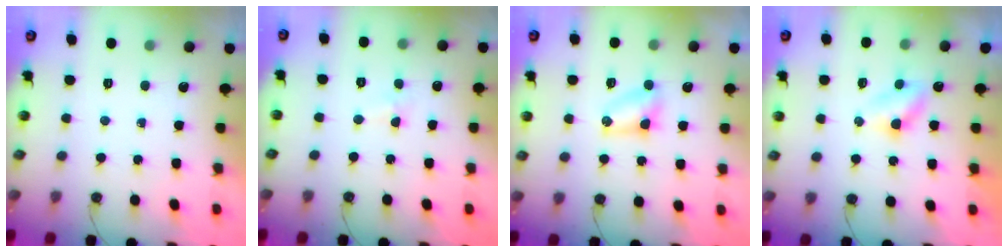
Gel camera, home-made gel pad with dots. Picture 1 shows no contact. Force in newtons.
{"total": 2.1, "press": 2.0, "slide": 0.3}
{"total": 4.1, "press": 4.1, "slide": 0.4}
{"total": 3.7, "press": 3.7, "slide": 0.4}